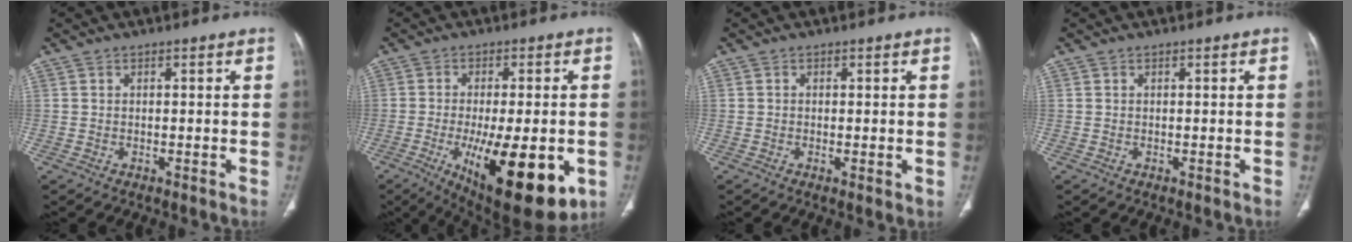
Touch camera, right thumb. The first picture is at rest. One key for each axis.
{"total": 20.6, "fx": -6.3, "fy": 7.5, "fz": 18.1, "tx": -0.247, "ty": -0.021, "tz": -0.073}
{"total": 1.3, "fx": -0.2, "fy": 0.4, "fz": 1.2, "tx": -0.023, "ty": -0.005, "tz": -0.004}
{"total": 0.0}